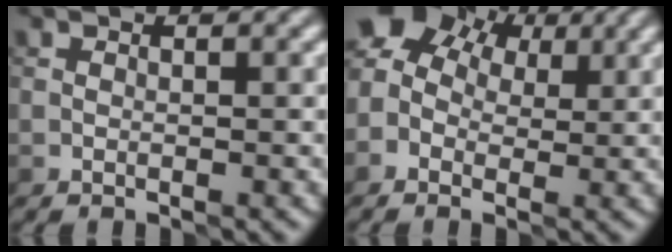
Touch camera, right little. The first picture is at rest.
{"total": 9.0, "force": [2.7, 6.3, 5.8], "torque": [-0.100, 0.040, 0.027]}